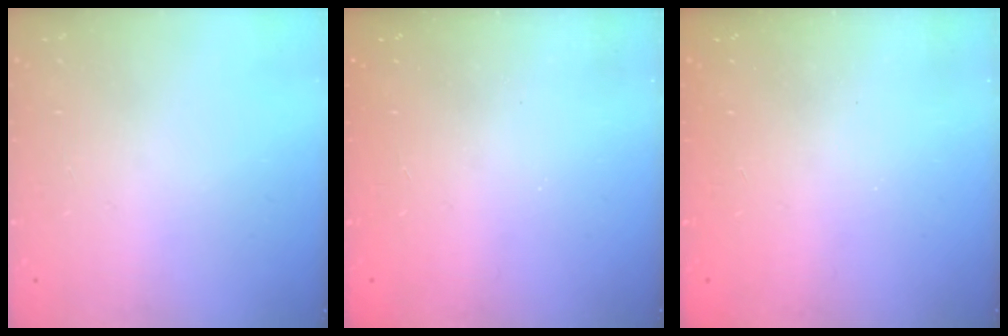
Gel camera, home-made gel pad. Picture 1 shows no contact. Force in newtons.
{"total": 2.4, "press": 2.3, "slide": 0.8}
{"total": 2.1, "press": 2.0, "slide": 0.7}